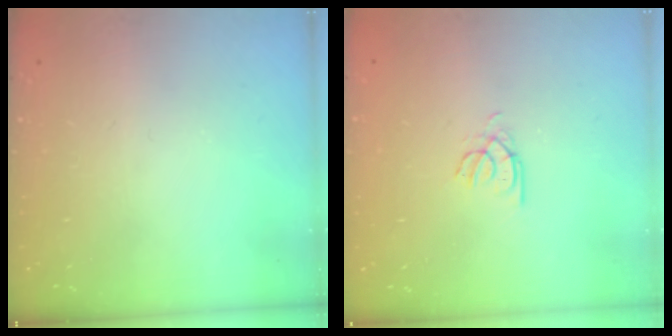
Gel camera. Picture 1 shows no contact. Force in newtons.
{"total": 2.4, "press": 2.3, "slide": 0.4}